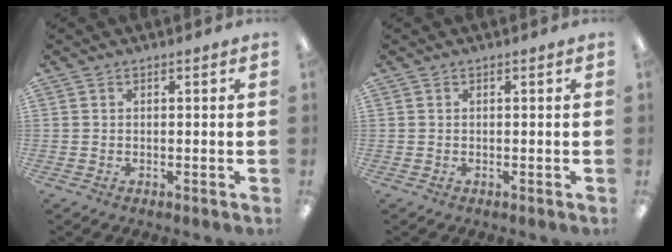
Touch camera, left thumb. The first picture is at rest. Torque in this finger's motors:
{"motor_torque": [0.00, 0.00, 0.03, -0.03, 0.00]}